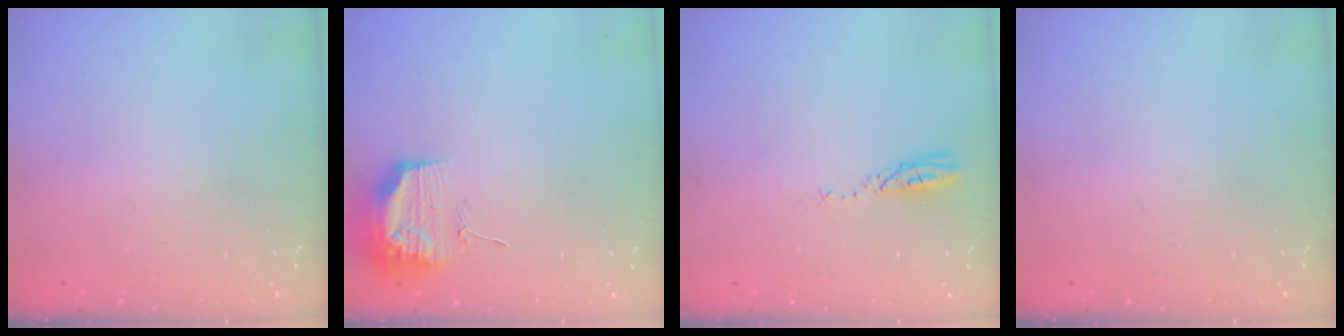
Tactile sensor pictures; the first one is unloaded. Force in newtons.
{"total": 12.3, "press": 12.3, "slide": 1.1}
{"total": 3.5, "press": 3.5, "slide": 0.3}
{"total": 1.0, "press": 0.0, "slide": 1.0}